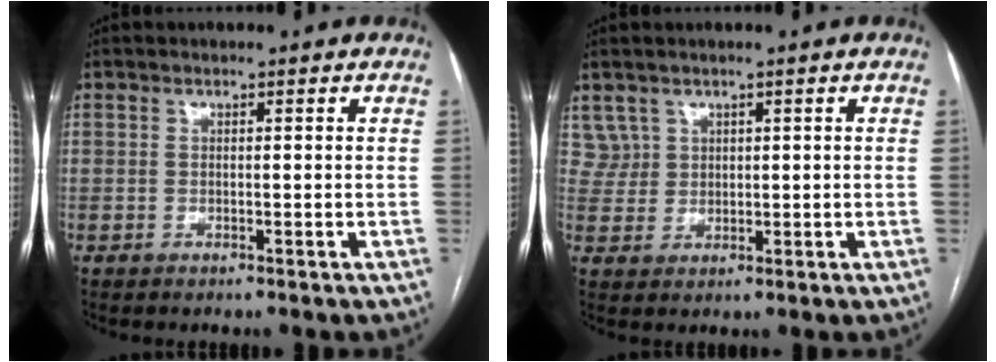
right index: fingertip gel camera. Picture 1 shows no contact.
{"total": 3.2, "force": [1.9, 2.5, -0.3], "torque": [0.013, 0.008, 0.038]}